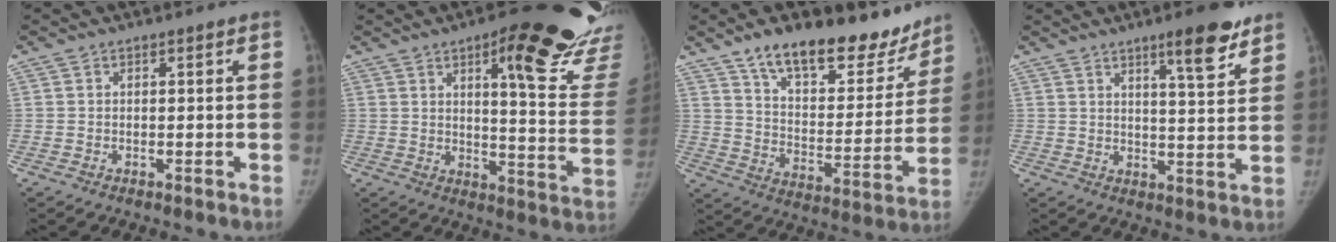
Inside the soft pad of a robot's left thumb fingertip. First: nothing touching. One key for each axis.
{"total": 24.8, "fx": 16.1, "fy": 6.0, "fz": 17.9, "tx": -0.186, "ty": -0.088, "tz": 0.197}
{"total": 21.5, "fx": 16.1, "fy": 9.5, "fz": 10.6, "tx": -0.104, "ty": -0.086, "tz": 0.252}
{"total": 9.2, "fx": 6.1, "fy": 1.6, "fz": 6.6, "tx": -0.080, "ty": -0.038, "tz": 0.087}